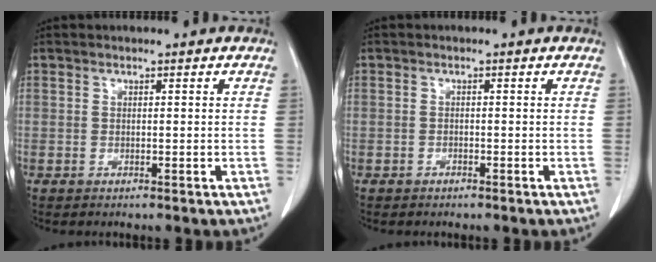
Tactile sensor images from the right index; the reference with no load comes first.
{"total": 0.6, "force": [-0.5, 0.4, 0.1], "torque": [-0.004, 0.001, -0.009]}